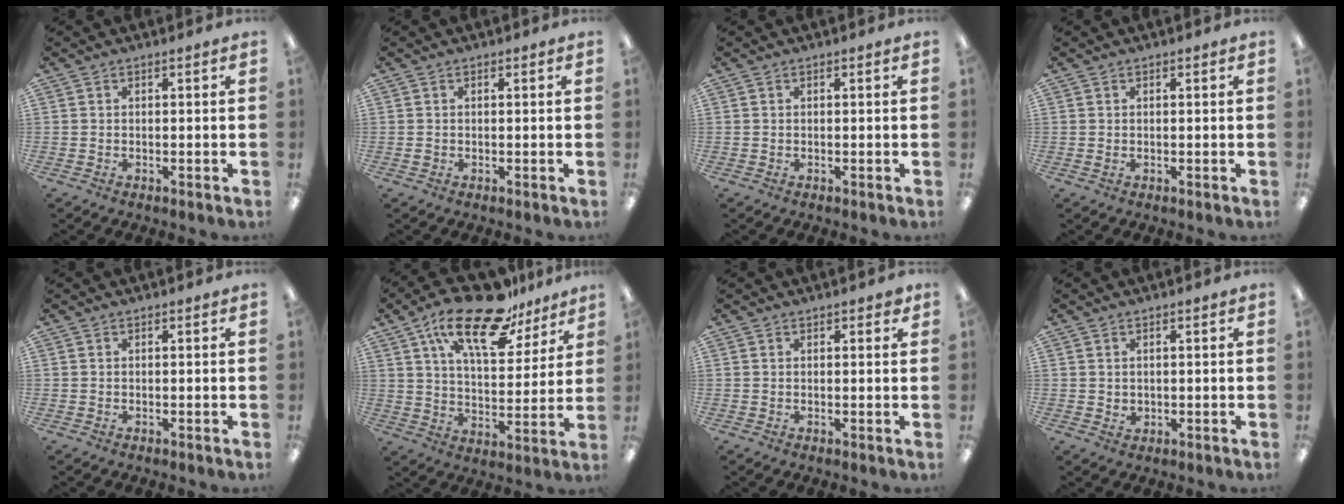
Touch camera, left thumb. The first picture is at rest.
{"total": 0.6, "force": [0.0, 0.5, 0.2], "torque": [-0.004, 0.003, -0.002]}
{"total": 0.0}
{"total": 0.5, "force": [0.2, 0.4, 0.3], "torque": [0.002, 0.000, 0.001]}
{"total": 0.0}
{"total": 20.5, "force": [14.0, 8.4, 12.5], "torque": [-0.214, -0.070, 0.237]}
{"total": 1.3, "force": [0.9, 0.6, 0.6], "torque": [-0.005, 0.000, 0.015]}
{"total": 1.5, "force": [0.8, 1.3, 0.3], "torque": [0.001, -0.001, 0.011]}